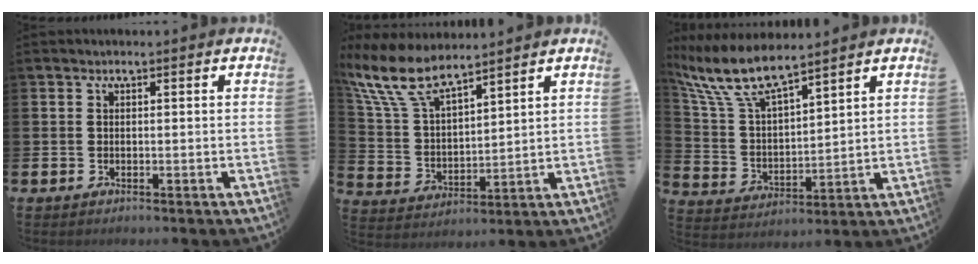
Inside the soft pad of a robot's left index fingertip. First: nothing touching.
{"total": 9.4, "force": [8.0, 2.8, 4.1], "torque": [-0.119, -0.033, 0.149]}
{"total": 9.5, "force": [8.2, 2.0, 4.3], "torque": [-0.119, -0.036, 0.147]}